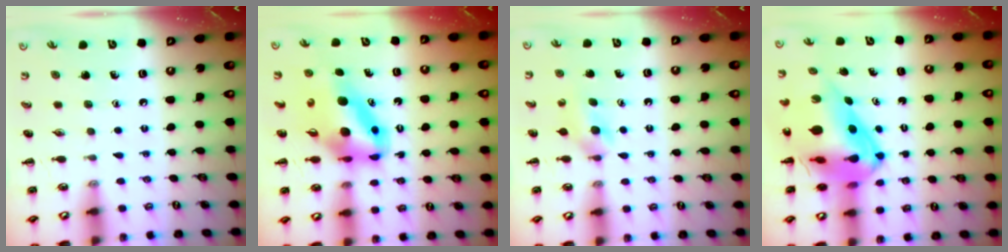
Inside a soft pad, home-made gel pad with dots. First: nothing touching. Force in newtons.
{"total": 10.2, "press": 9.7, "slide": 3.0}
{"total": 4.5, "press": 4.2, "slide": 1.5}
{"total": 15.2, "press": 14.5, "slide": 4.4}